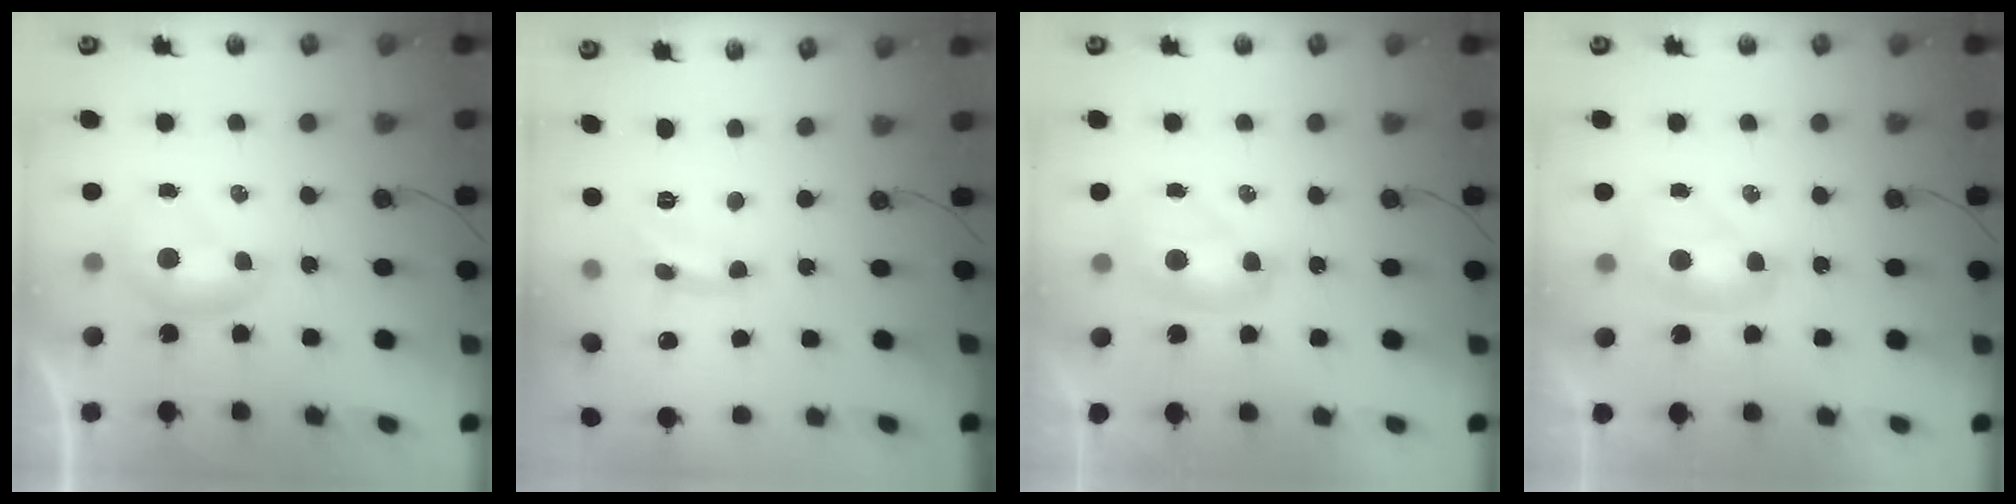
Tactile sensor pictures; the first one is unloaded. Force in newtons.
{"total": 1.3, "press": 1.3, "slide": 0.1}
{"total": 2.2, "press": 2.2, "slide": 0.2}
{"total": 2.1, "press": 2.1, "slide": 0.2}